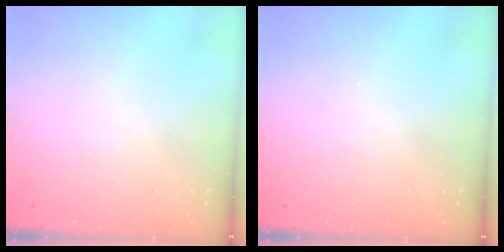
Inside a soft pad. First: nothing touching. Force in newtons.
{"total": 0.0}